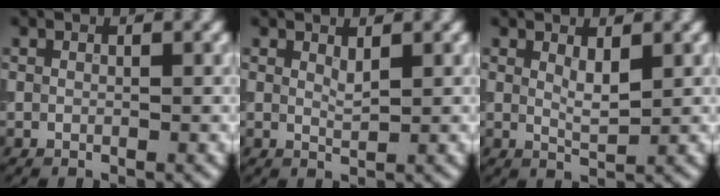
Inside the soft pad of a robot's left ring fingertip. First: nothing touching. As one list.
[{"total": 0.9, "force": [0.6, 0.2, 0.7], "torque": [-0.015, -0.002, 0.013]}, {"total": 1.7, "force": [0.8, 0.5, 1.4], "torque": [-0.028, -0.005, 0.016]}]